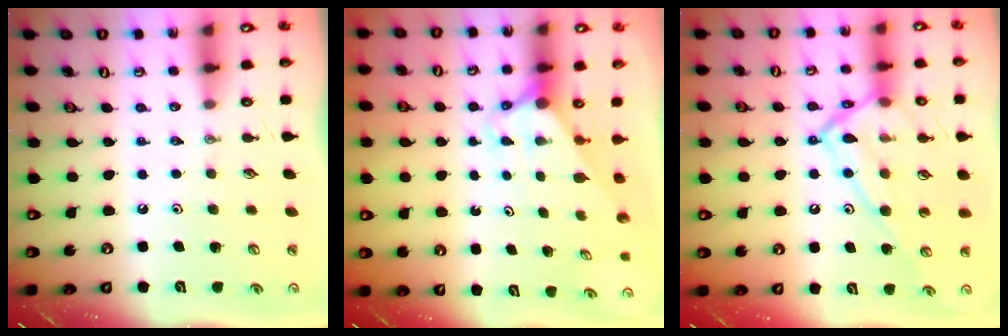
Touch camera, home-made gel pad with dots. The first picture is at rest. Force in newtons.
{"total": 2.8, "press": 2.8, "slide": 0.0}
{"total": 15.8, "press": 15.8, "slide": 1.0}